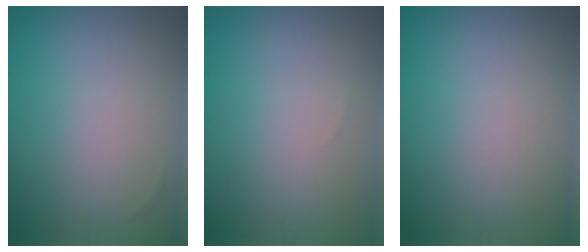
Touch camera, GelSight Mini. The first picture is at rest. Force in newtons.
{"total": 0.0}
{"total": 0.0}